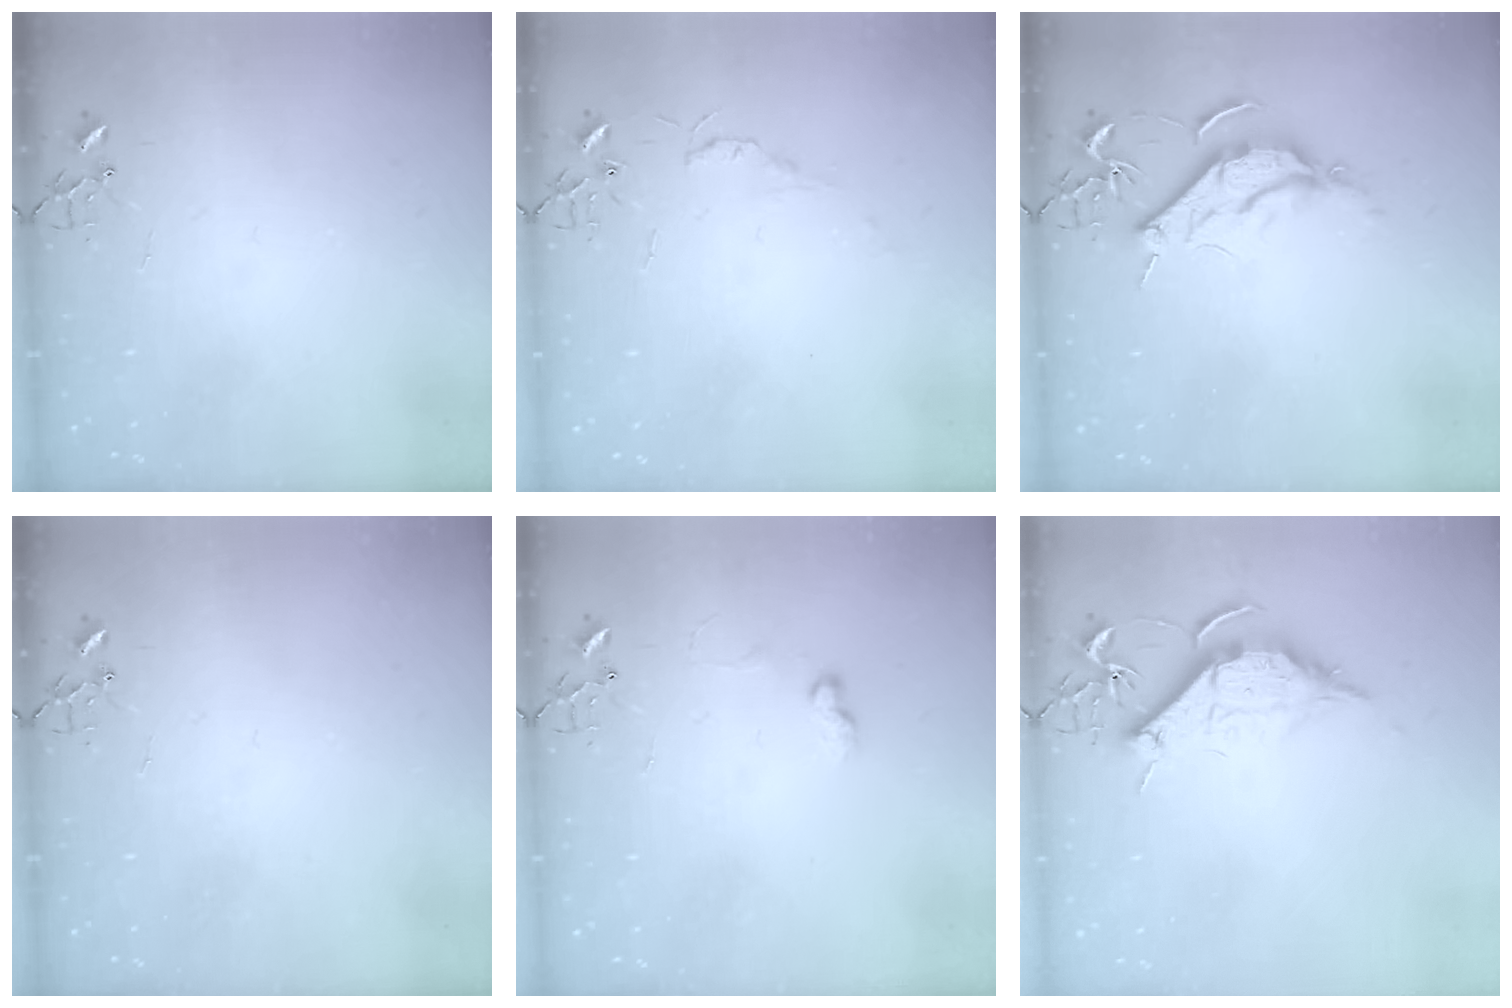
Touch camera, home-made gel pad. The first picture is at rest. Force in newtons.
{"total": 4.8, "press": 4.8, "slide": 0.7}
{"total": 9.1, "press": 9.0, "slide": 0.8}
{"total": 0.0}
{"total": 6.7, "press": 6.6, "slide": 0.9}
{"total": 10.8, "press": 10.8, "slide": 0.1}